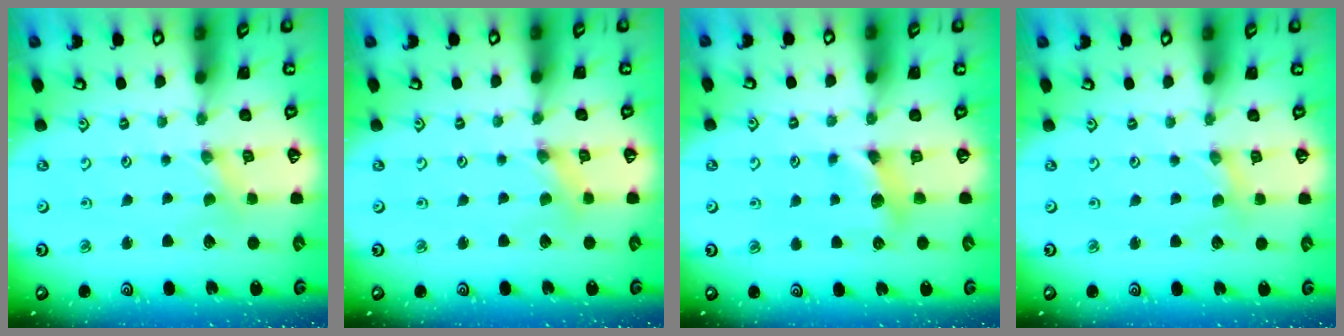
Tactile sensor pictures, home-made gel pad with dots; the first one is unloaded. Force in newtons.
{"total": 0.8, "press": 0.8, "slide": 0.2}
{"total": 6.6, "press": 6.5, "slide": 0.7}
{"total": 0.5, "press": 0.5, "slide": 0.1}